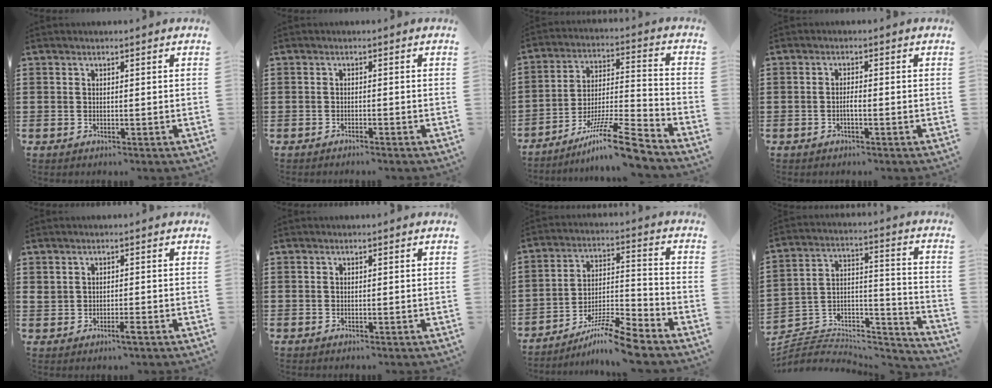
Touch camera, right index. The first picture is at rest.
{"total": 1.0, "force": [-0.9, -0.3, 0.2], "torque": [-0.007, -0.004, -0.017]}
{"total": 11.9, "force": [-9.3, 0.7, 7.4], "torque": [-0.119, 0.022, -0.175]}
{"total": 1.3, "force": [-0.5, 0.2, 1.2], "torque": [-0.022, -0.001, -0.009]}
{"total": 1.9, "force": [-0.5, 0.7, 1.7], "torque": [-0.039, -0.002, -0.012]}
{"total": 0.0}
{"total": 9.5, "force": [-8.2, 0.5, 4.9], "torque": [-0.075, 0.021, -0.153]}
{"total": 3.5, "force": [-2.6, 2.2, 0.9], "torque": [-0.027, -0.007, -0.055]}